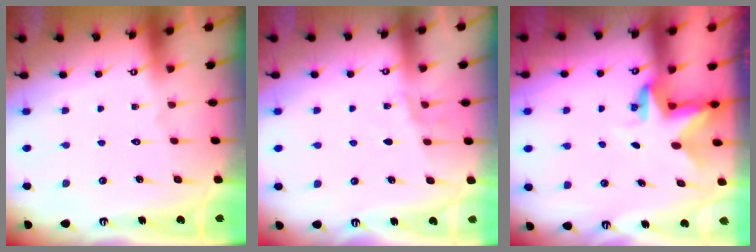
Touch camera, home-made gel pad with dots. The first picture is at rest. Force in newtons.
{"total": 5.4, "press": 5.3, "slide": 1.4}
{"total": 2.9, "press": 2.9, "slide": 0.2}